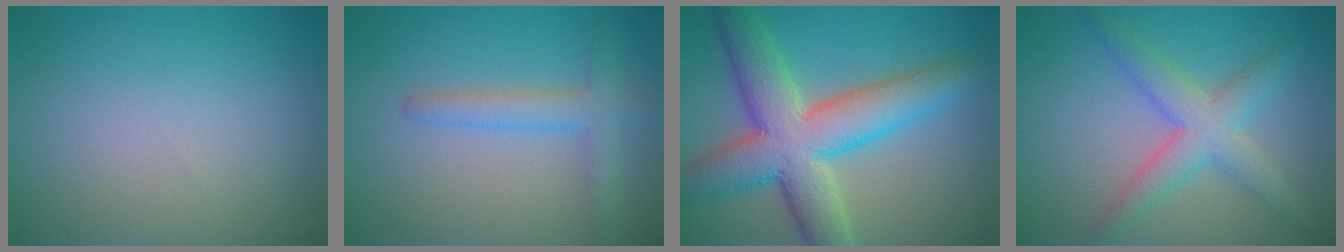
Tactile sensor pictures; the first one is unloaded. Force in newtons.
{"total": 2.8, "press": 2.8, "slide": 0.2}
{"total": 10.0, "press": 10.0, "slide": 0.6}
{"total": 4.5, "press": 4.5, "slide": 0.3}